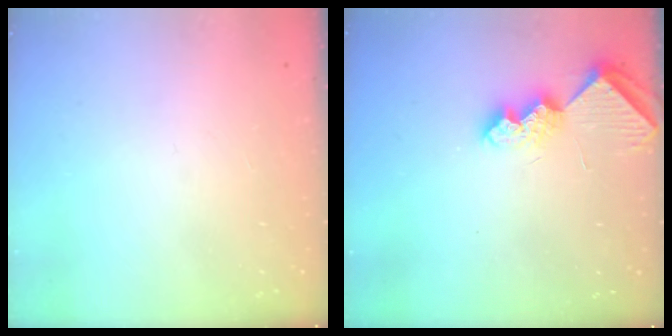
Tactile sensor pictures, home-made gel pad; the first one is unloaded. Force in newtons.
{"total": 8.4, "press": 8.4, "slide": 0.4}